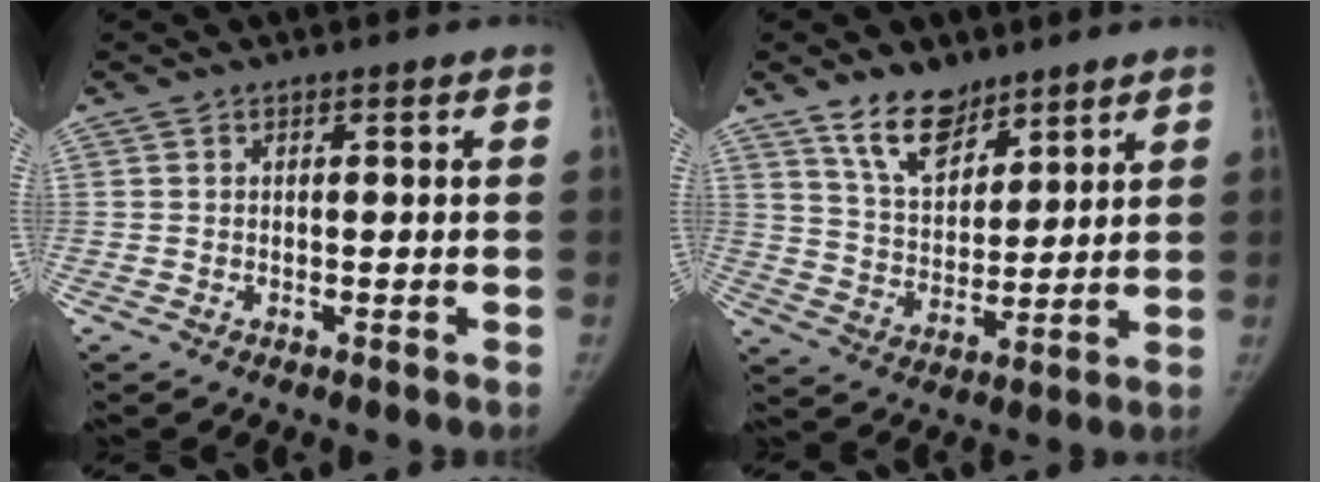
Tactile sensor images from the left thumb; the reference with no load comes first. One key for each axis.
{"total": 10.1, "fx": 7.4, "fy": 5.3, "fz": 4.5, "tx": -0.046, "ty": -0.054, "tz": 0.140}